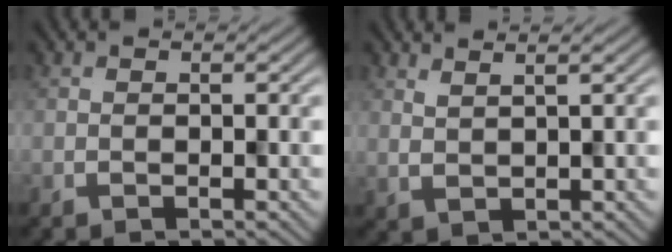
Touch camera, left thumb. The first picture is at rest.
{"total": 3.2, "force": [2.6, 0.6, 1.7], "torque": [-0.030, 0.009, 0.038]}